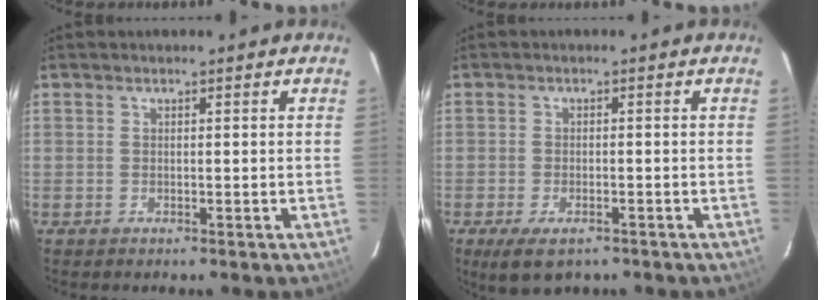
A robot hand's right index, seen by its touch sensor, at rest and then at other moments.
{"total": 6.0, "force": [-3.9, 2.6, 3.7], "torque": [-0.084, -0.022, -0.065]}